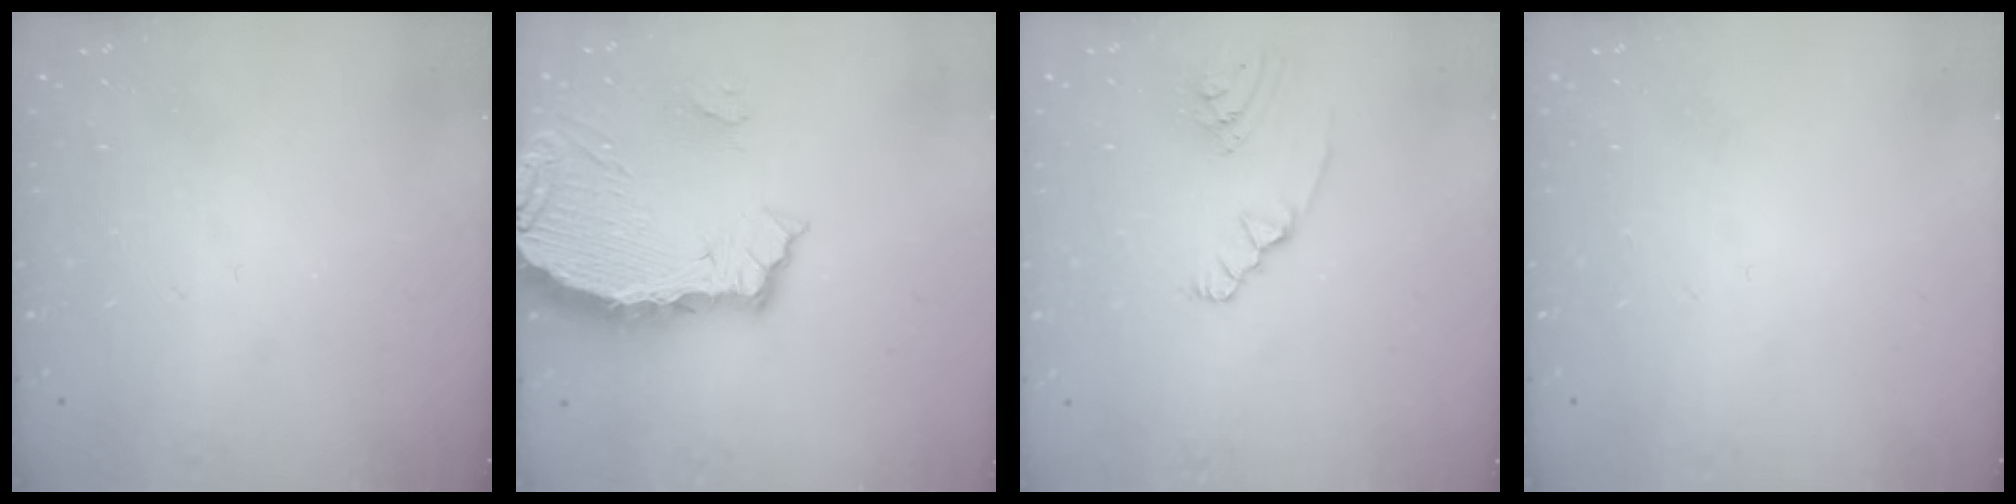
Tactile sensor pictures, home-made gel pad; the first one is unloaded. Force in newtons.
{"total": 10.4, "press": 10.4, "slide": 0.8}
{"total": 2.7, "press": 2.5, "slide": 1.0}
{"total": 0.0}